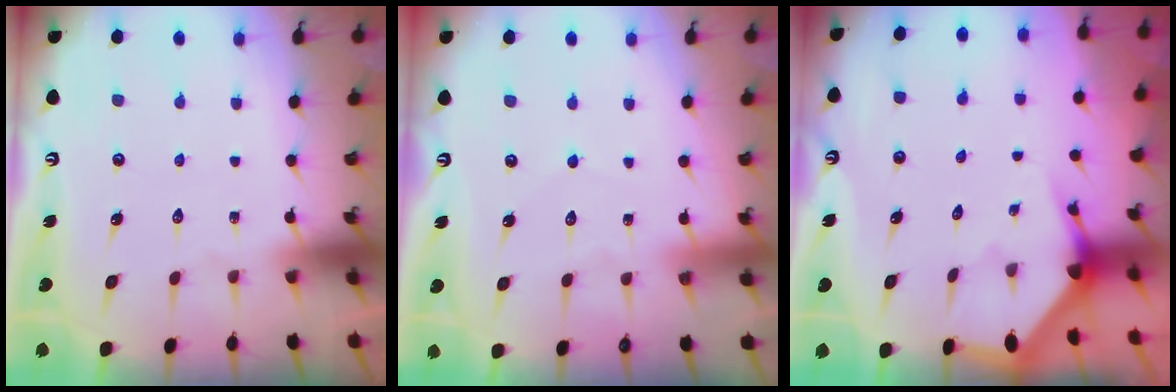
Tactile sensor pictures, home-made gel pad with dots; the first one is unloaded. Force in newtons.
{"total": 2.9, "press": 2.9, "slide": 0.3}
{"total": 3.0, "press": 3.0, "slide": 0.2}